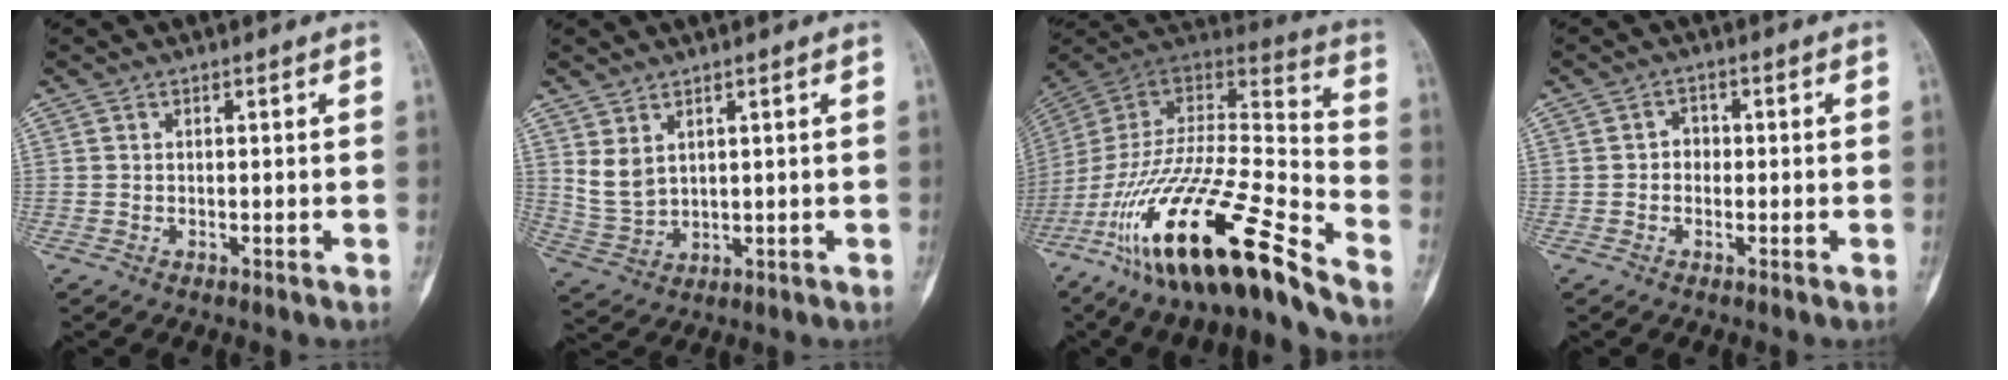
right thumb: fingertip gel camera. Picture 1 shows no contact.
{"total": 5.3, "force": [2.4, 3.3, 3.4], "torque": [-0.060, -0.014, 0.065]}
{"total": 28.6, "force": [-17.7, 6.1, 21.7], "torque": [-0.402, 0.047, -0.310]}
{"total": 2.1, "force": [-0.3, 1.9, 1.0], "torque": [0.005, 0.008, -0.013]}